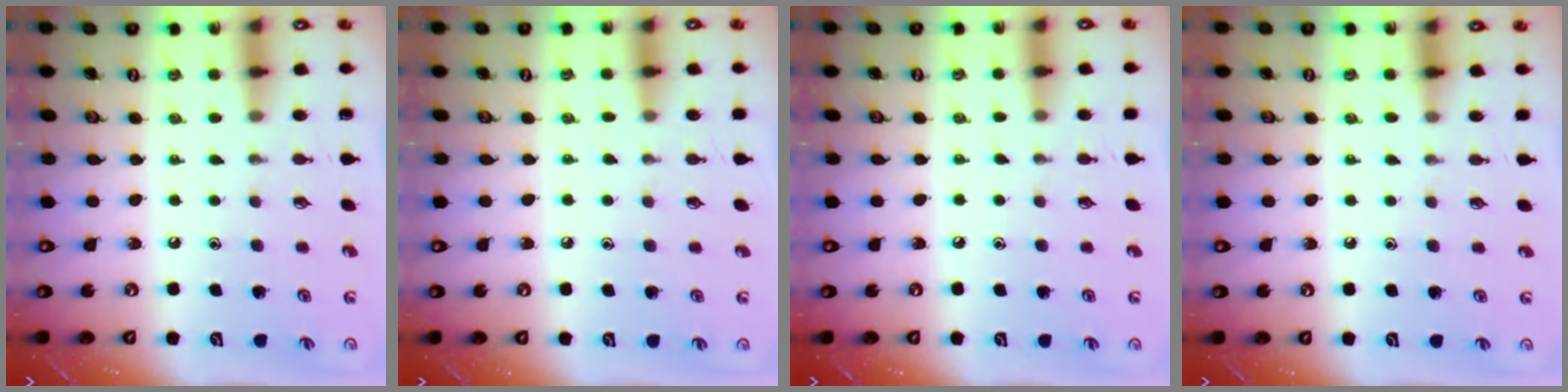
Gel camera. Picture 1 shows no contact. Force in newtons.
{"total": 4.6, "press": 4.5, "slide": 0.7}
{"total": 2.9, "press": 2.9, "slide": 0.4}
{"total": 5.2, "press": 5.1, "slide": 0.7}